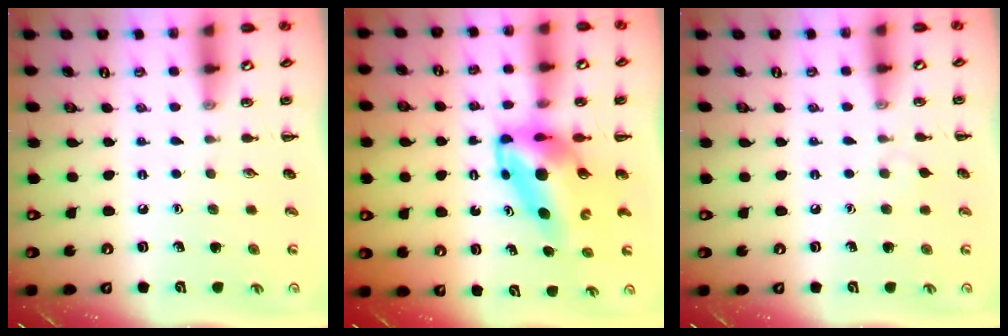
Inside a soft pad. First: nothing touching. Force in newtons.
{"total": 8.0, "press": 7.6, "slide": 2.5}
{"total": 2.6, "press": 2.4, "slide": 1.1}